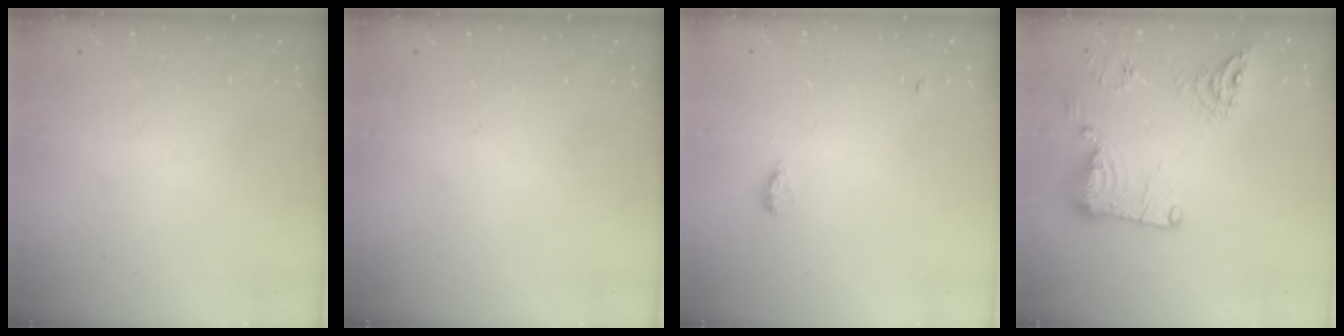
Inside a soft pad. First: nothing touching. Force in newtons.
{"total": 0.0}
{"total": 8.1, "press": 5.6, "slide": 5.8}
{"total": 19.0, "press": 18.6, "slide": 4.0}